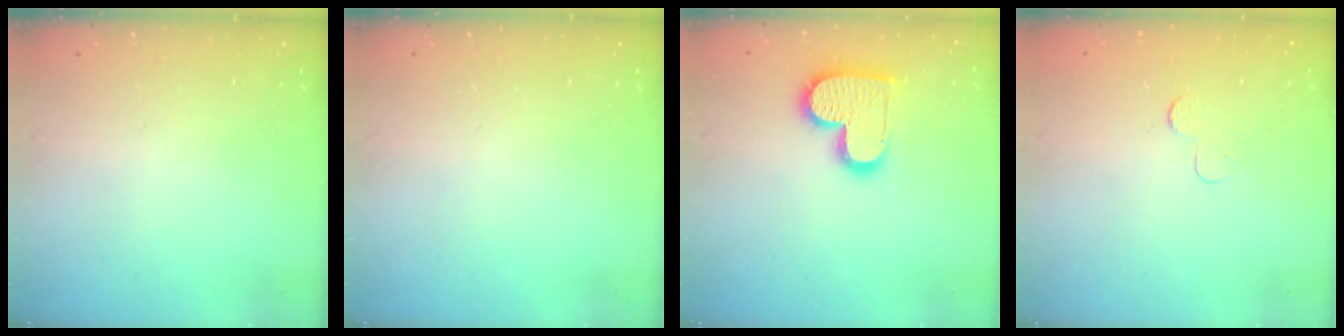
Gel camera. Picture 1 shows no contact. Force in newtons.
{"total": 0.0}
{"total": 15.1, "press": 15.0, "slide": 0.9}
{"total": 2.3, "press": 2.3, "slide": 0.2}